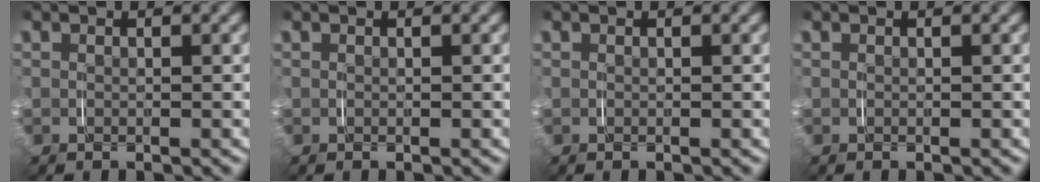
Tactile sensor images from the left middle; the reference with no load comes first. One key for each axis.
{"total": 0.0}
{"total": 0.0}
{"total": 0.0}